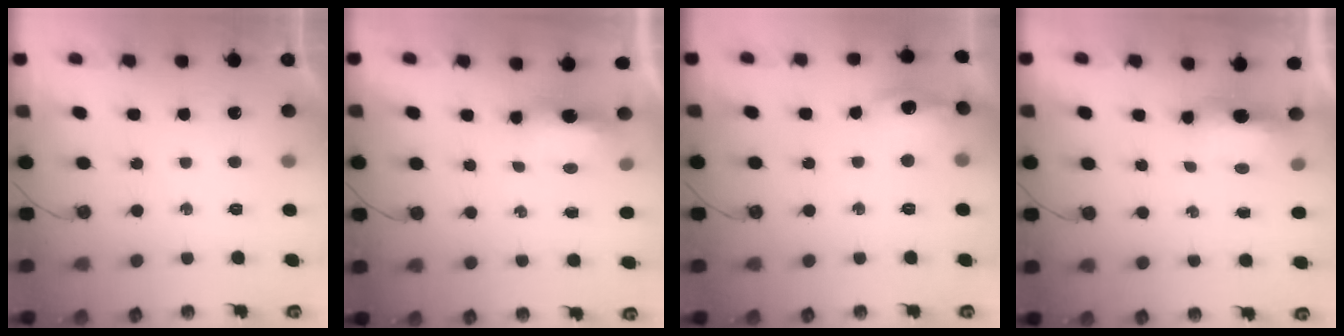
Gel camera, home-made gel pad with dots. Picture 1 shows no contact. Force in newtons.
{"total": 5.9, "press": 5.9, "slide": 1.0}
{"total": 11.1, "press": 11.0, "slide": 0.9}
{"total": 6.1, "press": 6.0, "slide": 1.2}